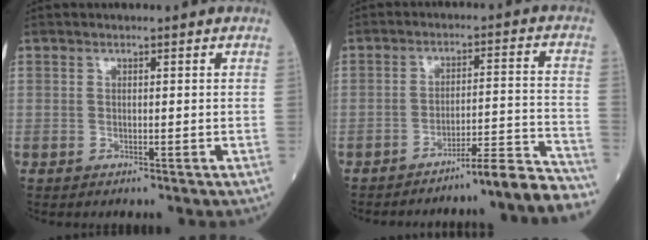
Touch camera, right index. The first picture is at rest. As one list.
[{"total": 11.2, "force": [-10.6, -1.2, 3.4], "torque": [-0.006, 0.031, -0.154]}]